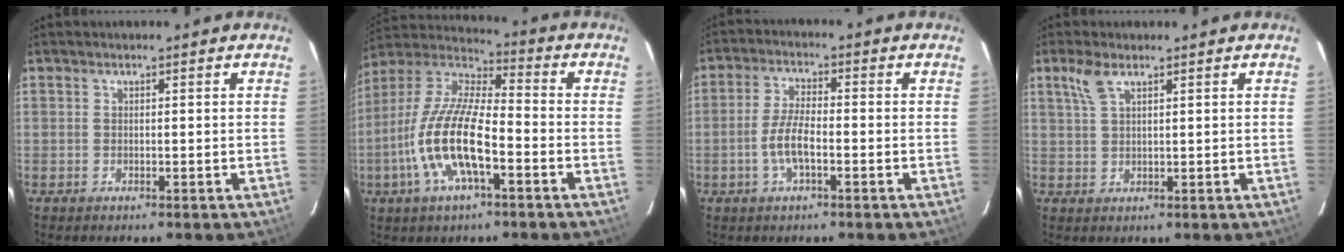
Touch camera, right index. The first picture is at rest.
{"total": 16.3, "force": [-5.7, 5.3, 14.4], "torque": [-0.298, -0.006, -0.115]}
{"total": 6.0, "force": [-2.0, 1.9, 5.4], "torque": [-0.113, 0.003, -0.040]}
{"total": 3.6, "force": [2.2, 1.3, 2.5], "torque": [-0.053, 0.007, 0.047]}